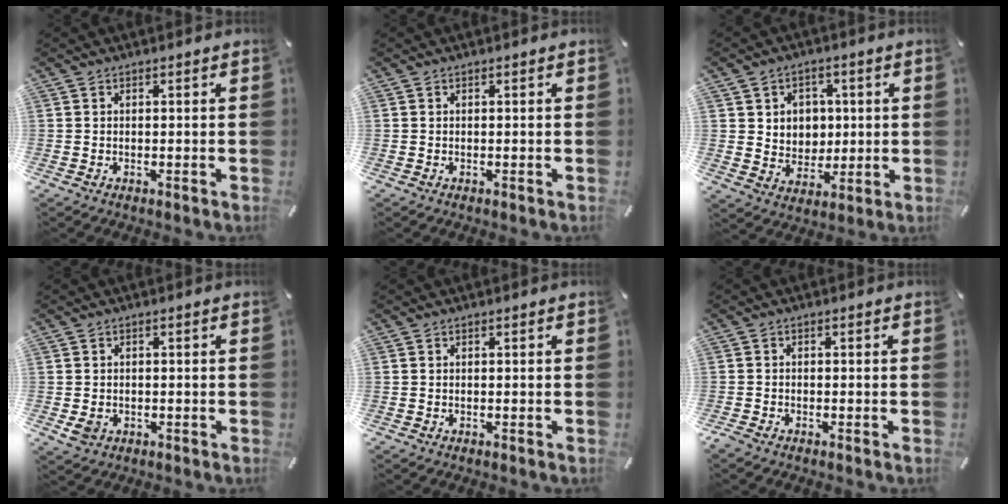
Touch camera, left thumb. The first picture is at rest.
{"total": 0.0}
{"total": 6.8, "force": [1.7, 6.6, 0.9], "torque": [-0.012, -0.012, 0.032]}
{"total": 2.6, "force": [-0.7, 2.1, 1.4], "torque": [-0.037, -0.003, -0.015]}
{"total": 0.0}
{"total": 1.1, "force": [-0.9, 0.3, 0.5], "torque": [-0.008, 0.000, -0.017]}